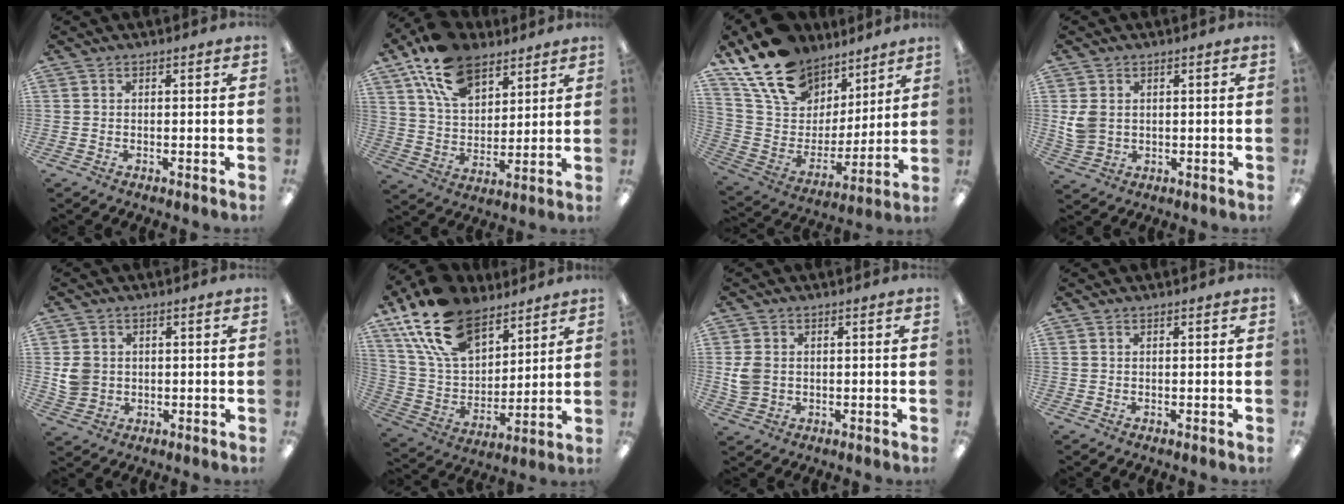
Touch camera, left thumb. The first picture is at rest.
{"total": 16.1, "force": [10.6, 9.1, 7.9], "torque": [-0.154, -0.041, 0.201]}
{"total": 19.0, "force": [13.7, 11.3, 6.7], "torque": [-0.151, -0.084, 0.256]}
{"total": 4.9, "force": [1.2, 4.0, 2.6], "torque": [-0.050, 0.004, 0.024]}
{"total": 4.8, "force": [0.9, 4.5, 1.5], "torque": [-0.019, 0.006, 0.020]}
{"total": 20.5, "force": [13.8, 11.1, 10.4], "torque": [-0.218, -0.066, 0.257]}
{"total": 4.5, "force": [0.4, 3.7, 2.5], "torque": [-0.046, 0.002, 0.008]}
{"total": 0.6, "force": [0.5, 0.3, 0.1], "torque": [-0.003, 0.001, 0.008]}